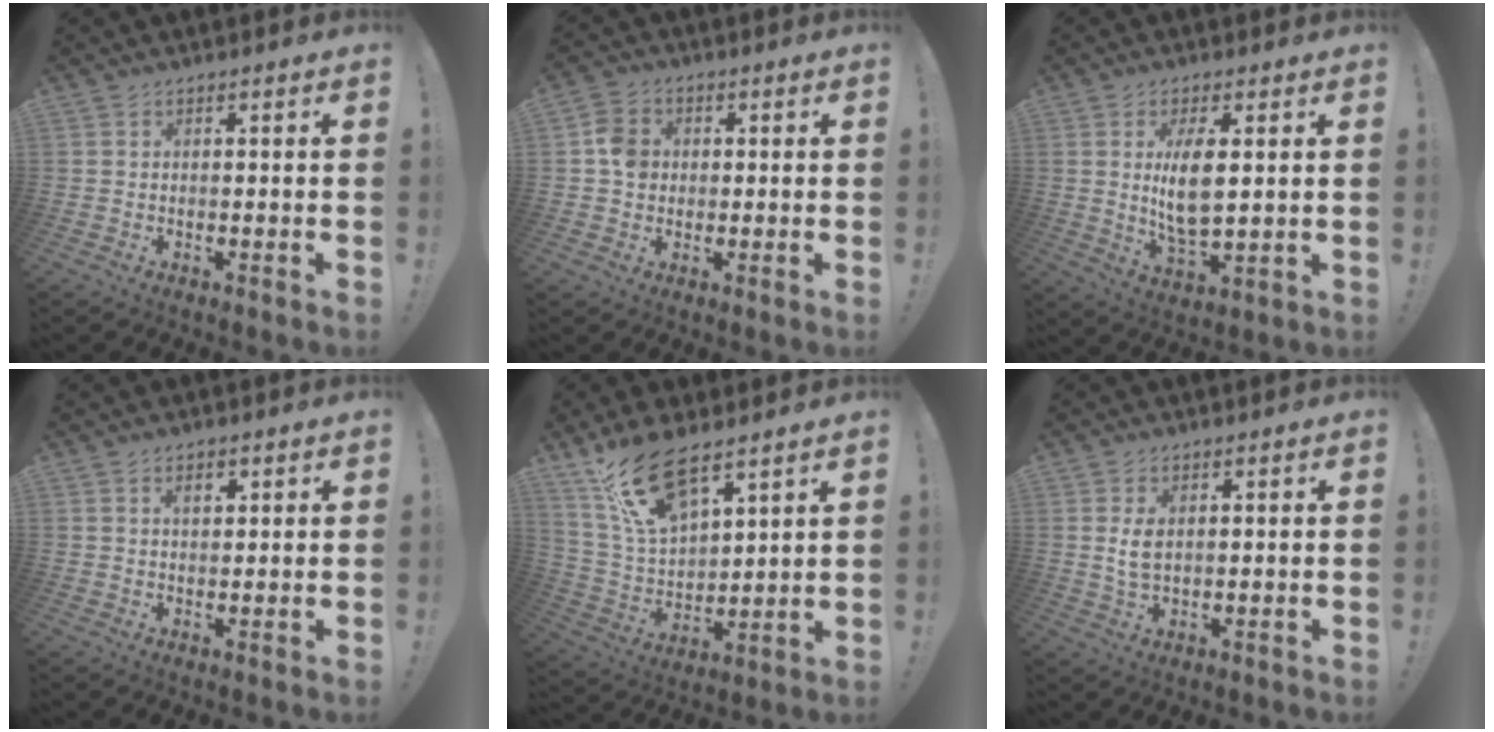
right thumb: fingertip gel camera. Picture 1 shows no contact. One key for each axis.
{"total": 6.7, "fx": 0.0, "fy": 5.8, "fz": 3.3, "tx": -0.055, "ty": 0.013, "tz": 0.003}
{"total": 9.6, "fx": 2.1, "fy": 3.9, "fz": 8.5, "tx": -0.162, "ty": -0.023, "tz": 0.027}
{"total": 2.8, "fx": 1.5, "fy": 1.3, "fz": 2.0, "tx": -0.018, "ty": -0.006, "tz": 0.022}
{"total": 16.6, "fx": 11.8, "fy": 6.1, "fz": 10.0, "tx": -0.194, "ty": -0.066, "tz": 0.215}
{"total": 4.8, "fx": 1.3, "fy": 2.9, "fz": 3.6, "tx": -0.061, "ty": -0.009, "tz": 0.016}